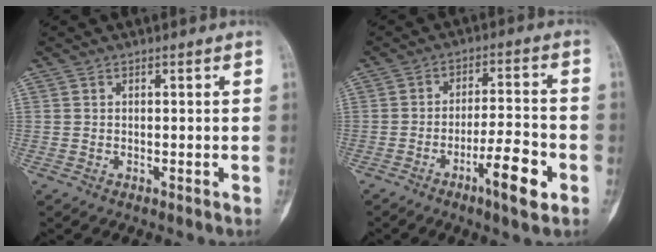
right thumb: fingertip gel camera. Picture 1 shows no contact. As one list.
[{"total": 9.5, "force": [-4.5, 2.0, 8.1], "torque": [-0.130, 0.025, -0.071]}]